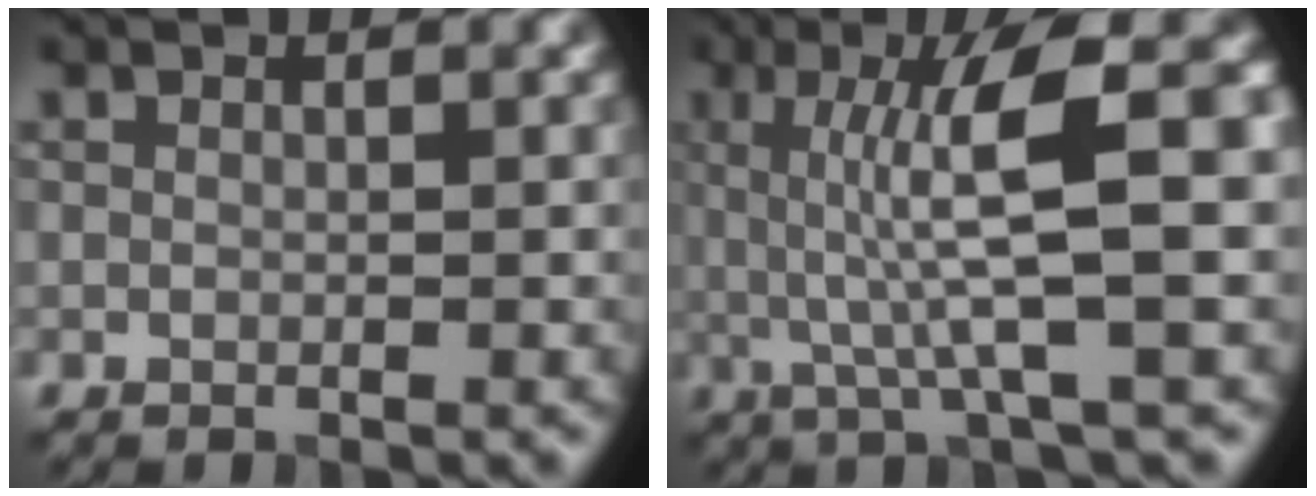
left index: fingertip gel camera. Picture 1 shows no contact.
{"total": 9.3, "force": [1.1, 1.9, 9.0], "torque": [-0.142, 0.005, 0.021]}